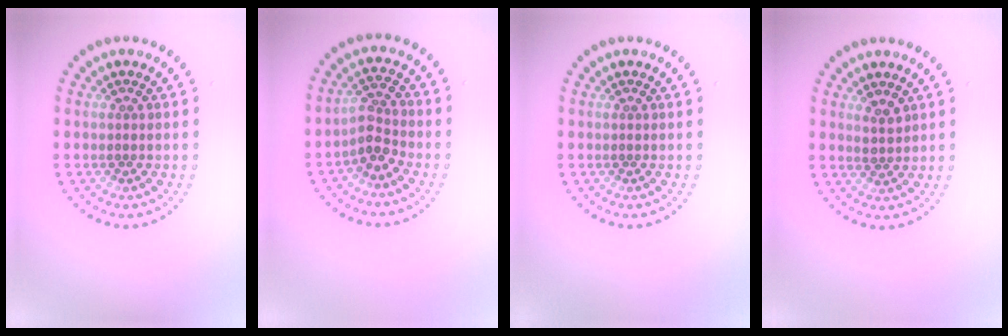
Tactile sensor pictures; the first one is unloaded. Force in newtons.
{"total": 2.5, "press": 2.1, "slide": 1.4}
{"total": 0.0}
{"total": 1.3, "press": 1.2, "slide": 0.6}